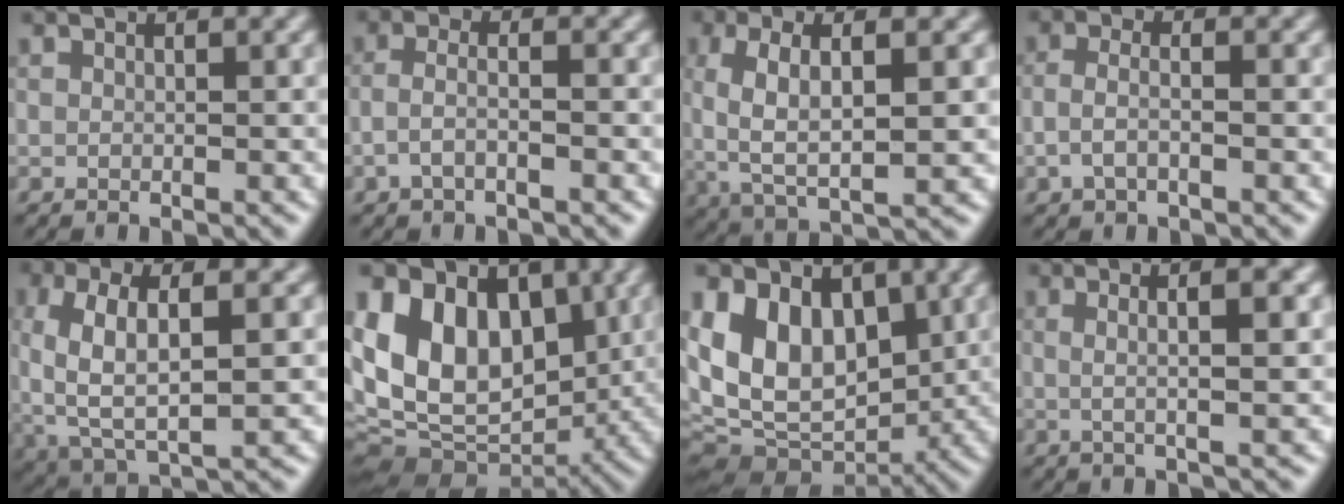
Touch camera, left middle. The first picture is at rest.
{"total": 2.0, "force": [-1.0, 0.6, 1.6], "torque": [-0.036, 0.005, -0.027]}
{"total": 6.7, "force": [0.8, 2.4, 6.2], "torque": [-0.122, 0.002, 0.012]}
{"total": 2.0, "force": [-0.8, 0.8, 1.7], "torque": [-0.041, 0.001, -0.022]}
{"total": 7.7, "force": [0.6, 3.3, 6.9], "torque": [-0.139, 0.003, 0.007]}
{"total": 13.4, "force": [2.1, 9.4, 9.4], "torque": [-0.160, 0.011, 0.031]}
{"total": 10.6, "force": [2.1, 7.2, 7.5], "torque": [-0.129, -0.003, 0.027]}
{"total": 4.7, "force": [0.7, 1.2, 4.5], "torque": [-0.061, 0.009, 0.003]}